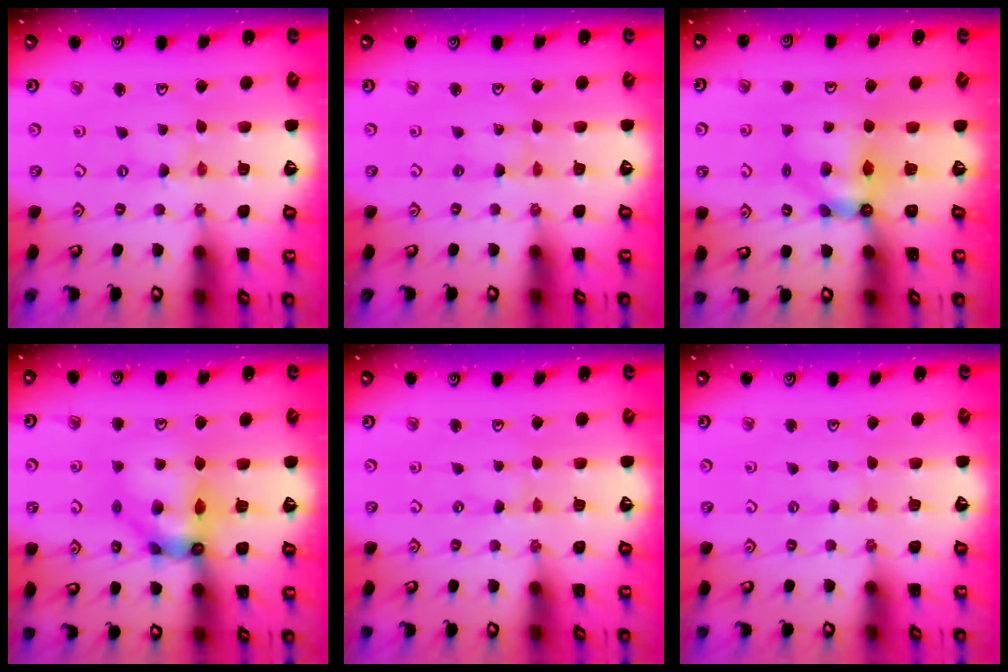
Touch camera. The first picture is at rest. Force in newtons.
{"total": 1.3, "press": 1.3, "slide": 0.2}
{"total": 5.5, "press": 5.5, "slide": 0.3}
{"total": 10.5, "press": 10.4, "slide": 1.2}
{"total": 0.8, "press": 0.8, "slide": 0.1}
{"total": 1.4, "press": 1.4, "slide": 0.2}